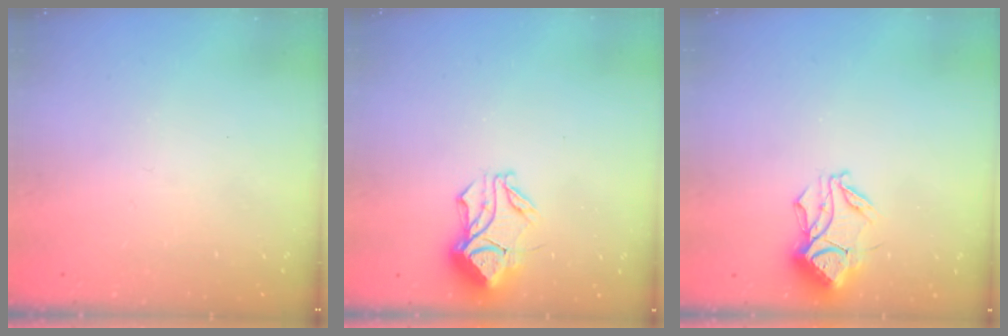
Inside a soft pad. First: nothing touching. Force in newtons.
{"total": 10.0, "press": 10.0, "slide": 0.2}
{"total": 11.9, "press": 11.8, "slide": 0.9}